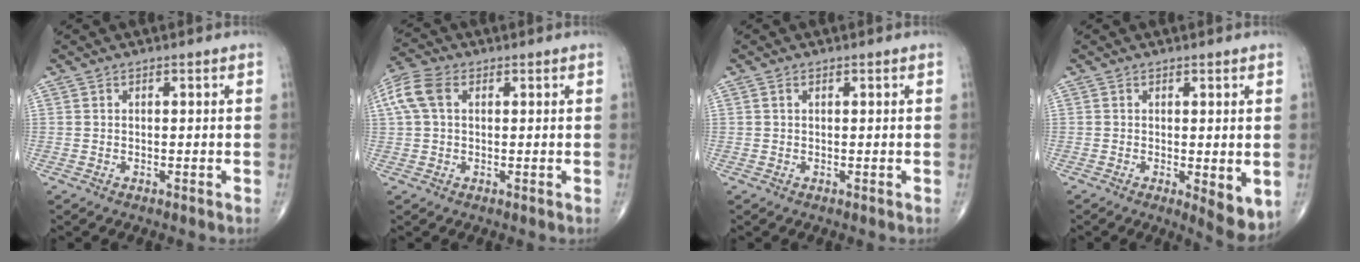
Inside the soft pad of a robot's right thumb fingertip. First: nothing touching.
{"total": 7.4, "force": [1.8, 4.8, 5.2], "torque": [-0.132, 0.025, 0.035]}
{"total": 0.6, "force": [0.3, 0.4, 0.4], "torque": [-0.010, 0.003, 0.005]}
{"total": 5.7, "force": [-0.8, 2.0, 5.3], "torque": [-0.068, -0.017, -0.007]}